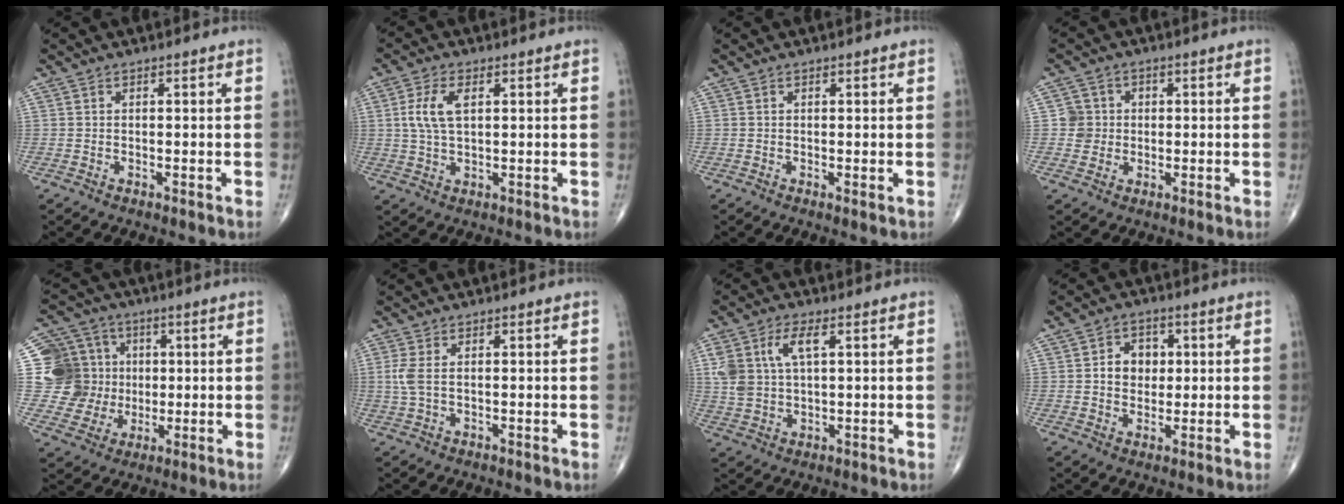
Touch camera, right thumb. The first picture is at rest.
{"total": 6.2, "force": [1.5, 3.0, 5.2], "torque": [-0.116, 0.004, 0.028]}
{"total": 0.6, "force": [0.0, 0.1, 0.6], "torque": [-0.011, -0.004, -0.003]}
{"total": 3.9, "force": [0.1, 3.9, 0.3], "torque": [0.025, 0.008, -0.002]}
{"total": 12.5, "force": [1.7, 12.2, 2.5], "torque": [-0.009, 0.025, 0.037]}
{"total": 3.0, "force": [0.3, 1.4, 2.7], "torque": [-0.082, 0.002, 0.008]}
{"total": 7.7, "force": [2.6, 3.8, 6.2], "torque": [-0.136, 0.006, 0.055]}
{"total": 6.0, "force": [0.8, 4.9, 3.4], "torque": [-0.021, 0.004, 0.008]}